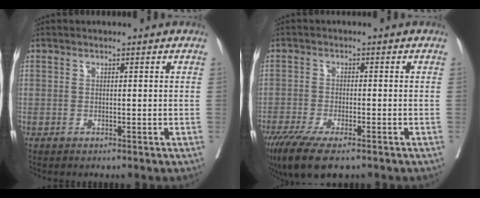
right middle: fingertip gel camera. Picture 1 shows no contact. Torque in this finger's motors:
{"motor_torque": [1.02, -0.95, 0.37, 0.11]}